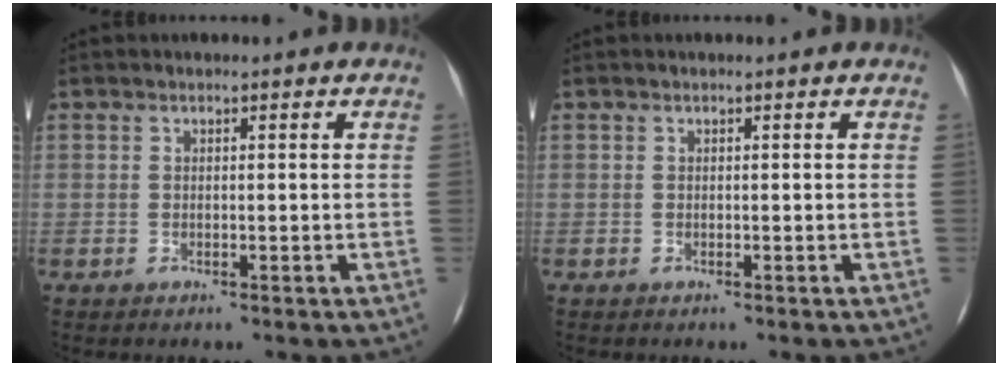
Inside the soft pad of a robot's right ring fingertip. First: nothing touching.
{"total": 0.0}